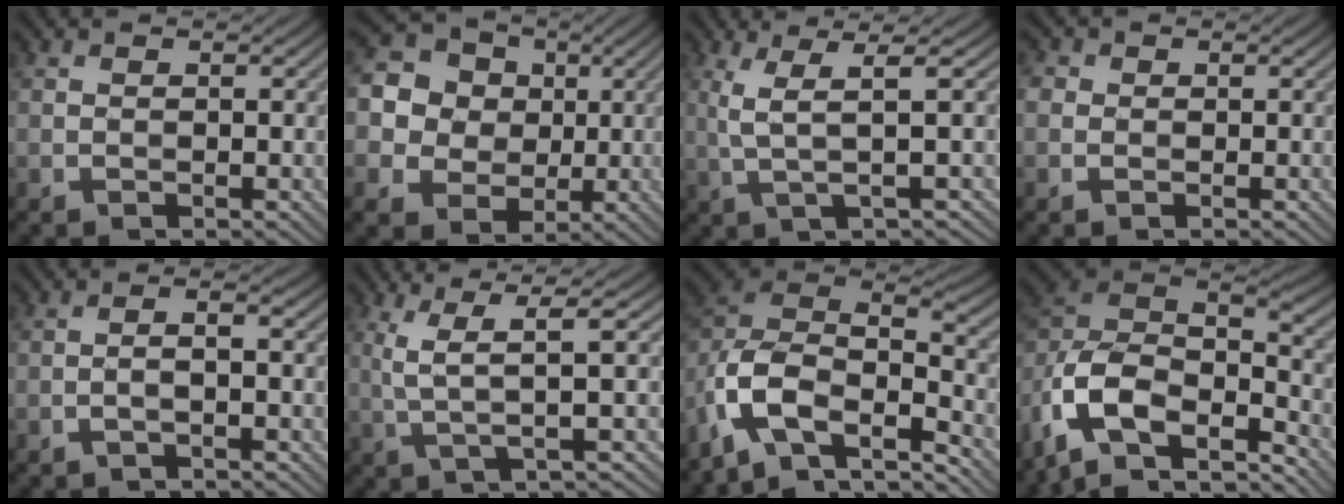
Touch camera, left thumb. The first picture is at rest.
{"total": 15.0, "force": [3.5, 13.6, 5.3], "torque": [-0.204, 0.031, 0.065]}
{"total": 4.8, "force": [1.2, 0.5, 4.7], "torque": [-0.105, 0.012, 0.026]}
{"total": 1.8, "force": [0.3, 1.6, 0.8], "torque": [-0.027, 0.005, 0.000]}
{"total": 1.7, "force": [-0.7, 0.1, 1.6], "torque": [-0.033, 0.007, -0.014]}
{"total": 5.6, "force": [1.4, 0.5, 5.4], "torque": [-0.117, 0.016, 0.028]}
{"total": 14.6, "force": [-8.8, 7.5, 9.0], "torque": [-0.252, -0.020, -0.153]}
{"total": 16.4, "force": [-9.8, 8.2, 10.2], "torque": [-0.285, -0.037, -0.157]}